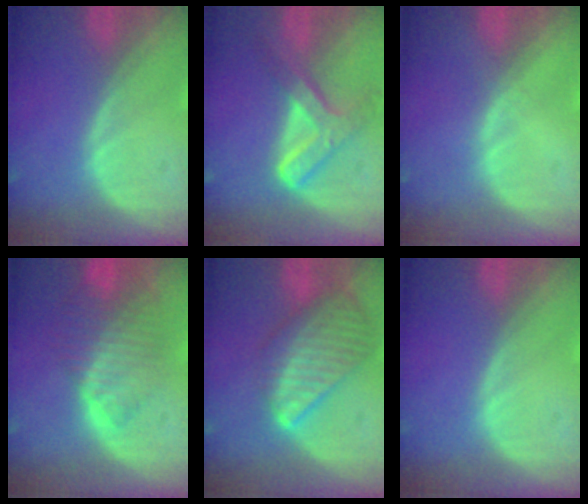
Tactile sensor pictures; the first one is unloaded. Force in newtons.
{"total": 7.2, "press": 6.1, "slide": 3.8}
{"total": 0.7, "press": 0.5, "slide": 0.4}
{"total": 7.8, "press": 7.4, "slide": 2.3}
{"total": 9.5, "press": 8.3, "slide": 4.6}
{"total": 0.0}